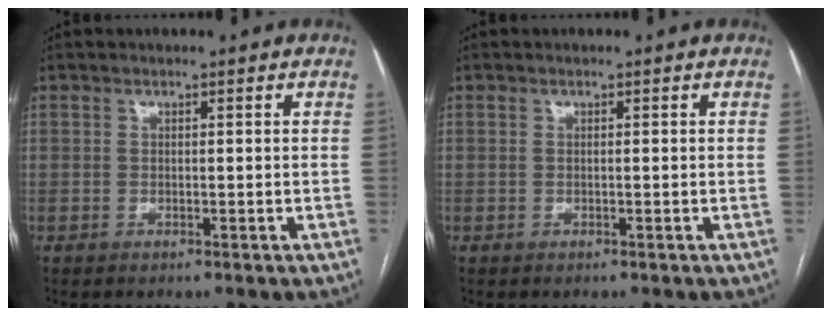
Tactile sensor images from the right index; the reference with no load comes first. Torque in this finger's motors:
{"motor_torque": [-0.09, 0.00, 0.05, 0.01]}